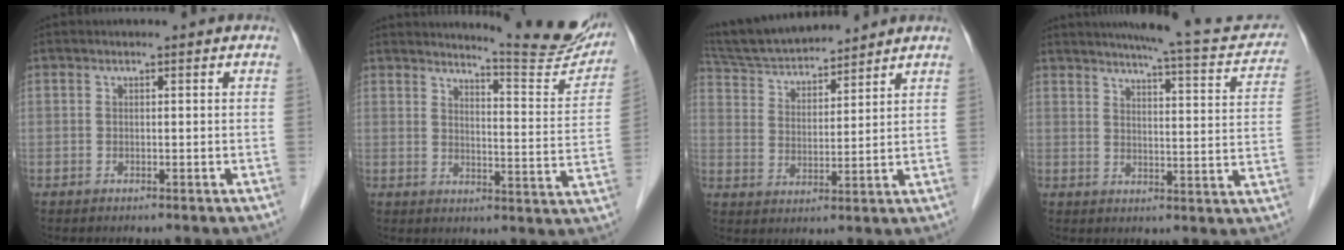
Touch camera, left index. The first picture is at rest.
{"total": 13.4, "force": [12.9, 0.2, 3.8], "torque": [-0.046, -0.068, 0.149]}
{"total": 13.0, "force": [12.1, 2.1, 4.3], "torque": [-0.083, 0.023, 0.218]}
{"total": 15.7, "force": [14.0, 1.9, 6.8], "torque": [-0.083, -0.015, 0.164]}